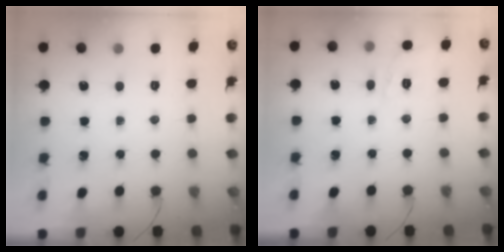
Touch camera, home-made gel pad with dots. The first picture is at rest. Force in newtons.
{"total": 2.8, "press": 2.2, "slide": 1.7}